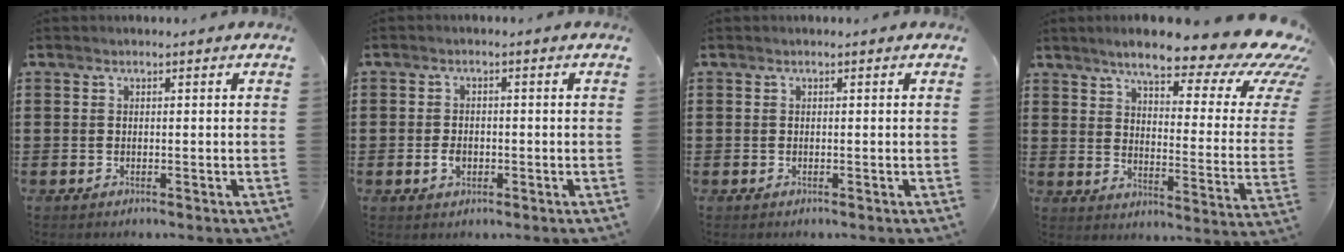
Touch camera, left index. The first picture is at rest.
{"total": 2.2, "force": [-0.6, 1.5, 1.5], "torque": [-0.039, 0.000, -0.015]}
{"total": 0.0}
{"total": 12.6, "force": [9.5, 1.8, 8.0], "torque": [-0.148, -0.060, 0.154]}